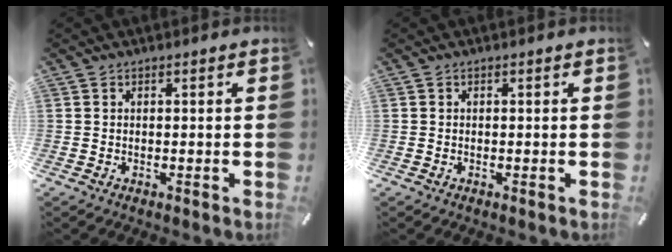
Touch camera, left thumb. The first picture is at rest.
{"total": 0.0}